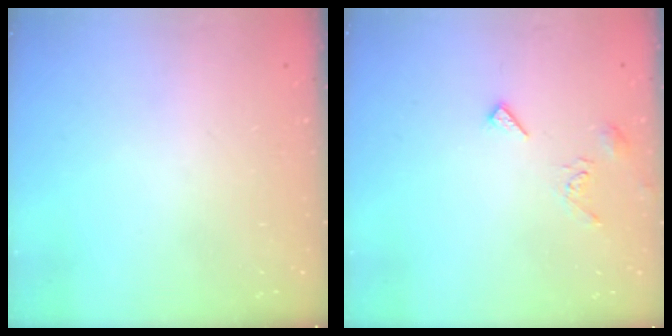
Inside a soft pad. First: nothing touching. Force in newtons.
{"total": 6.0, "press": 6.0, "slide": 0.4}